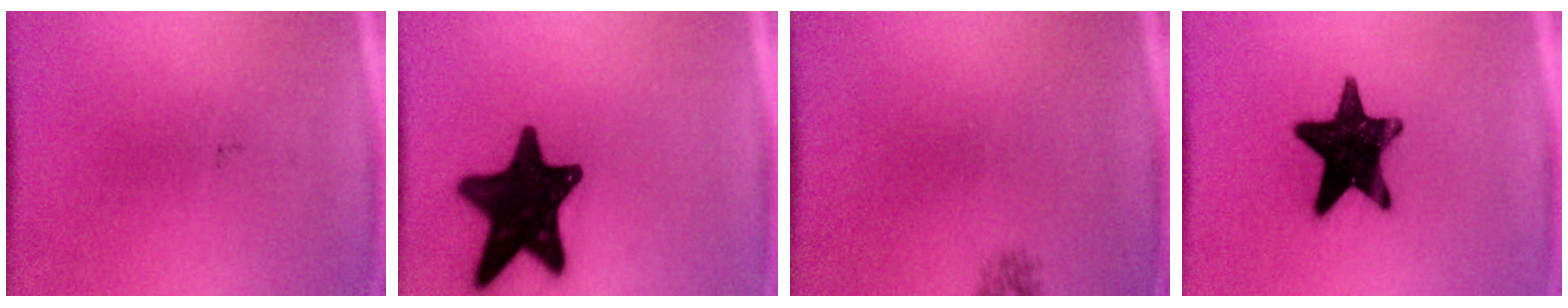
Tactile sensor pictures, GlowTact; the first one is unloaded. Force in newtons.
{"total": 17.5}
{"total": 0.9}
{"total": 16.4}